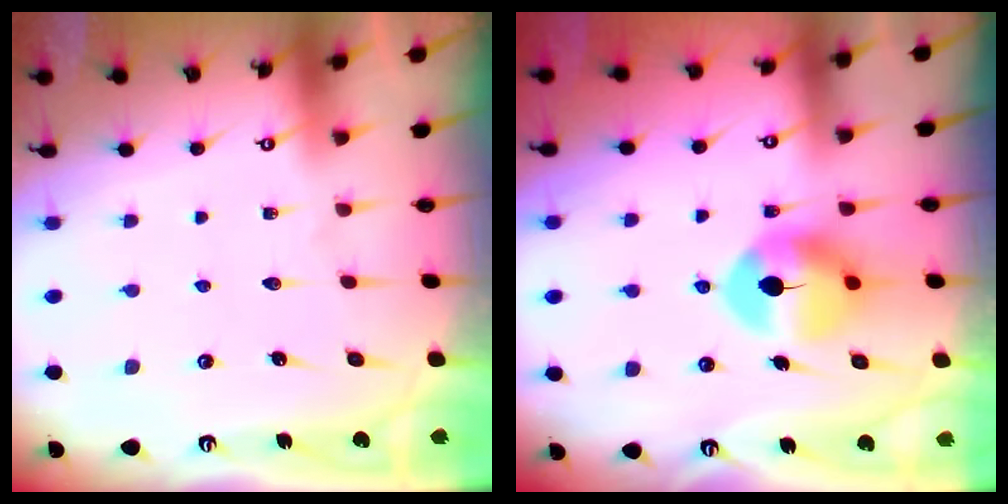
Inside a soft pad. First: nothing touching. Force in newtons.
{"total": 8.4, "press": 8.3, "slide": 0.8}